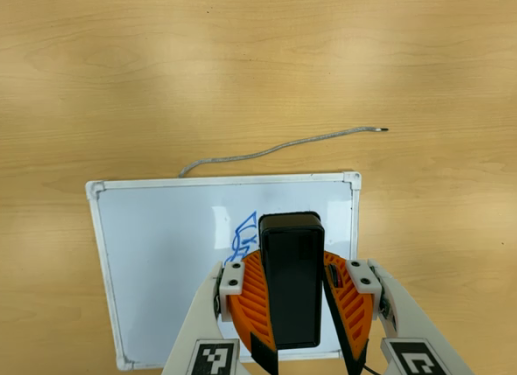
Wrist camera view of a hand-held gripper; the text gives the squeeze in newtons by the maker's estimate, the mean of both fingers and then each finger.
{"total": 9.9, "left": 10.2, "right": 9.5}